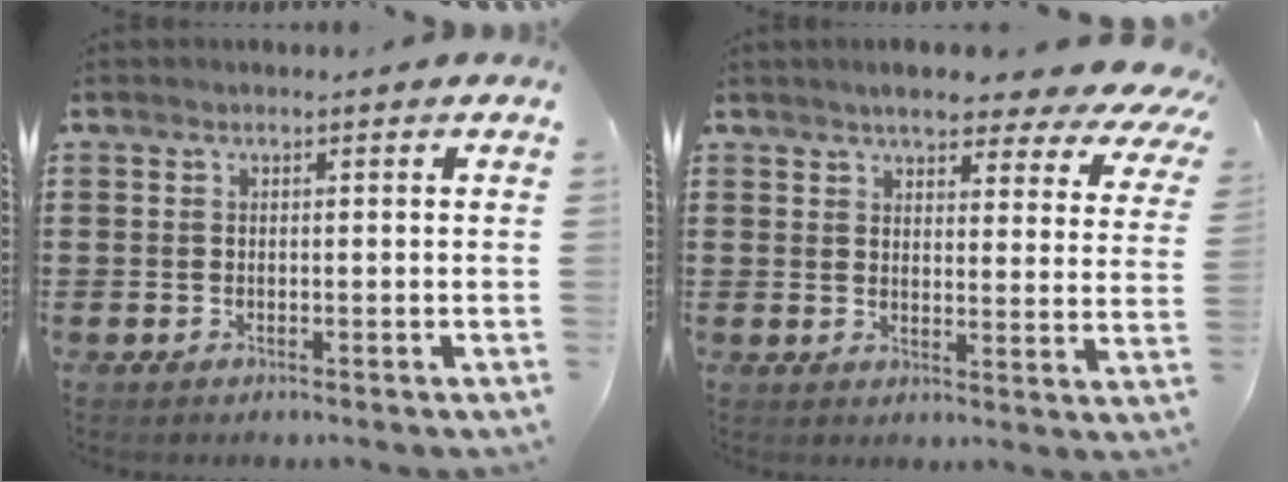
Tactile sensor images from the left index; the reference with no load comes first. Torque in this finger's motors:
{"motor_torque": [2.14, 0.00, 0.46, 0.00]}